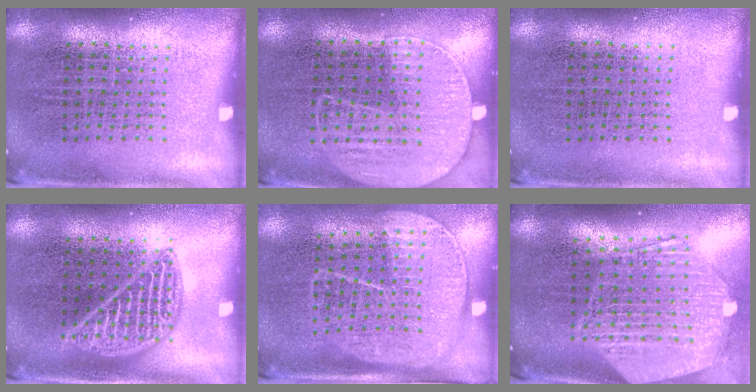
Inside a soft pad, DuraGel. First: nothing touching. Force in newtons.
{"total": 1.3, "press": 1.0, "slide": 0.7}
{"total": 0.0}
{"total": 2.3, "press": 2.2, "slide": 0.3}
{"total": 1.8, "press": 1.4, "slide": 1.0}
{"total": 3.0, "press": 2.4, "slide": 1.8}